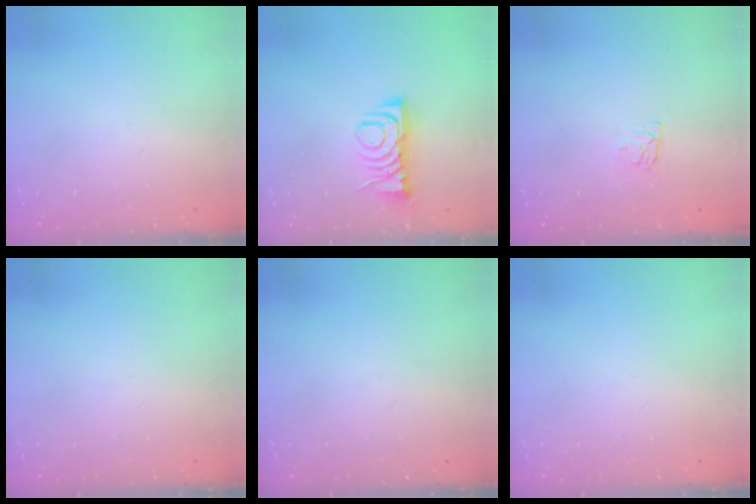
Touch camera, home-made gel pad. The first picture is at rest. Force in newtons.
{"total": 8.0, "press": 7.9, "slide": 0.4}
{"total": 4.9, "press": 4.8, "slide": 0.6}
{"total": 0.0}
{"total": 0.0}
{"total": 0.0}